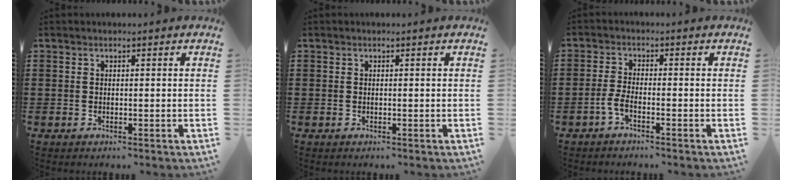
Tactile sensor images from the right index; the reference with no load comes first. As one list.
[{"total": 0.0}, {"total": 2.6, "force": [-1.4, 0.6, 2.0], "torque": [-0.050, -0.003, -0.030]}]